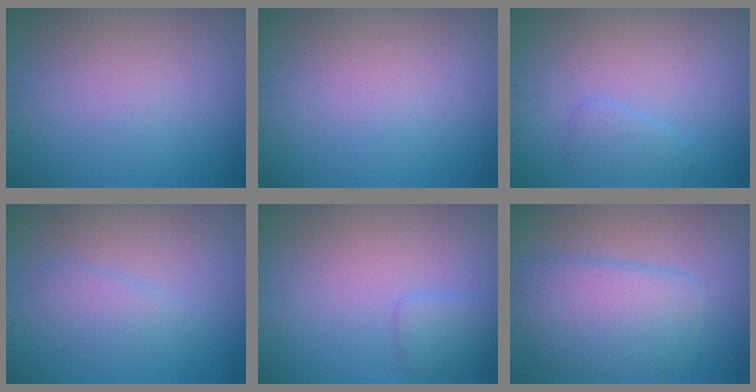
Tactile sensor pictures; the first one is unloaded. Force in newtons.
{"total": 0.0}
{"total": 1.4, "press": 1.4, "slide": 0.2}
{"total": 2.0, "press": 2.0, "slide": 0.1}
{"total": 1.6, "press": 1.6, "slide": 0.0}
{"total": 5.6, "press": 5.6, "slide": 0.1}